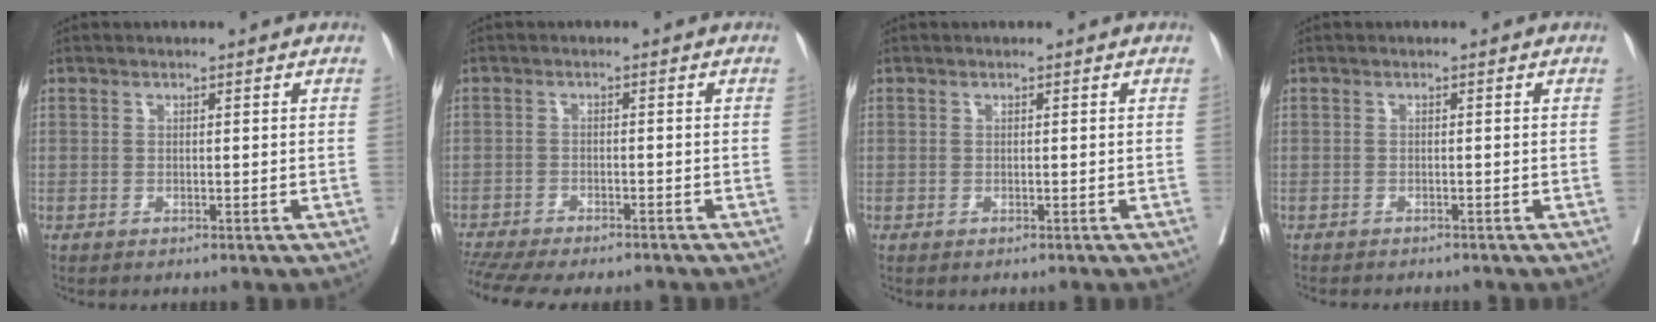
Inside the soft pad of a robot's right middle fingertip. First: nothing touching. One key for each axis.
{"total": 13.9, "fx": -12.2, "fy": 2.8, "fz": 6.0, "tx": -0.131, "ty": -0.016, "tz": -0.171}
{"total": 1.0, "fx": -0.9, "fy": 0.2, "fz": 0.4, "tx": -0.009, "ty": -0.004, "tz": -0.012}
{"total": 3.9, "fx": -3.6, "fy": 0.7, "fz": 1.3, "tx": -0.018, "ty": -0.007, "tz": -0.046}